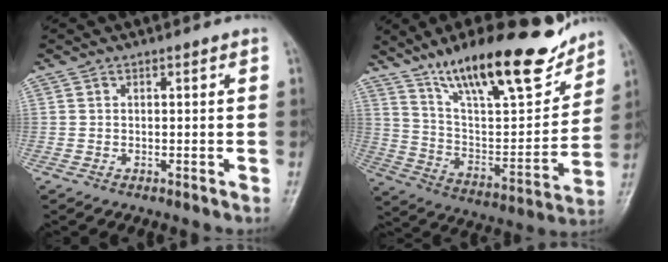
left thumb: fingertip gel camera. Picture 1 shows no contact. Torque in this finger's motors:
{"motor_torque": [0.19, 0.19, 1.45, -1.32, 0.11]}